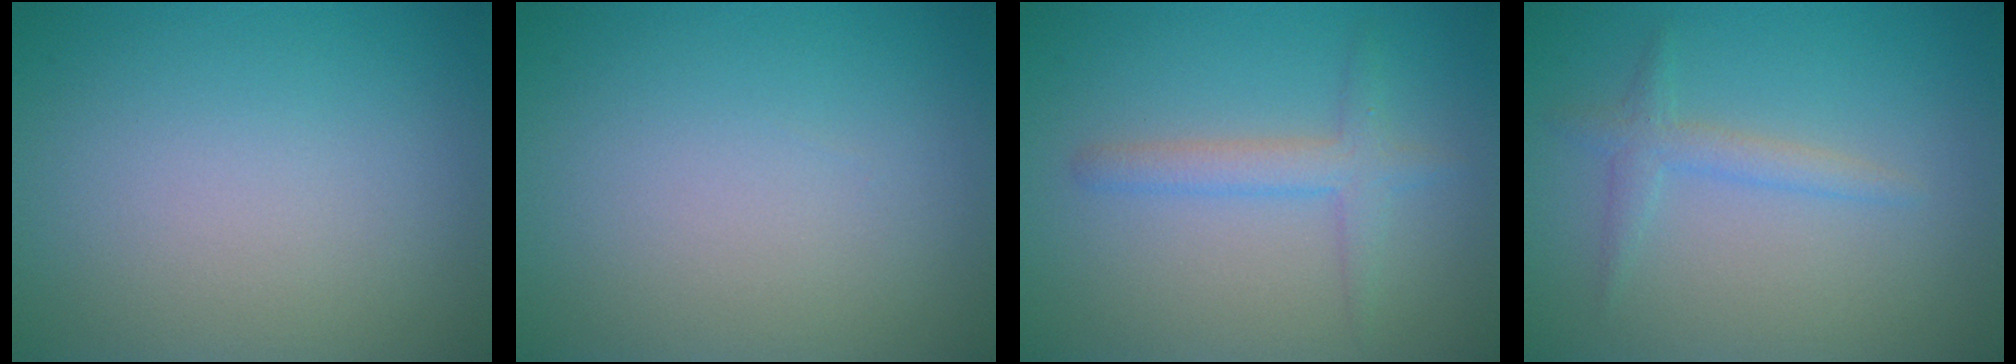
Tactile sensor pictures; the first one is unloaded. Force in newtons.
{"total": 0.0}
{"total": 2.3, "press": 2.3, "slide": 0.0}
{"total": 1.8, "press": 1.7, "slide": 0.1}